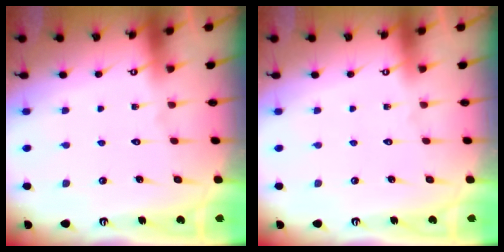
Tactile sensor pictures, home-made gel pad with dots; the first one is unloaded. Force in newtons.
{"total": 0.0}